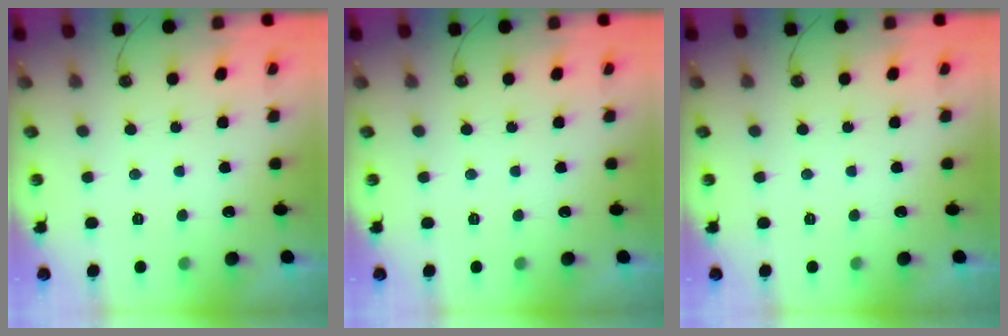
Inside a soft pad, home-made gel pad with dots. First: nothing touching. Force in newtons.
{"total": 0.0}
{"total": 0.0}